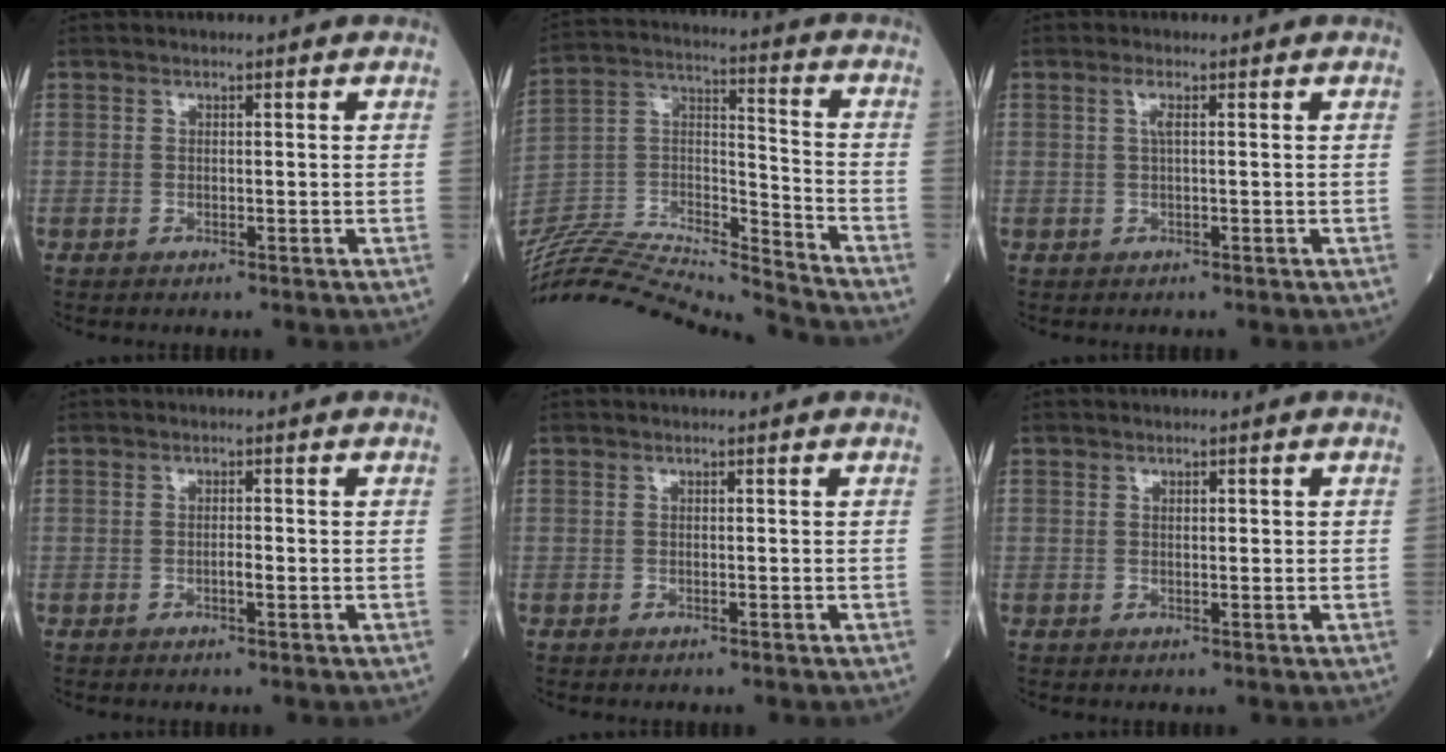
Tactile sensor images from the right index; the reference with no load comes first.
{"total": 24.5, "force": [-23.4, 0.0, 7.2], "torque": [-0.162, 0.007, -0.396]}
{"total": 1.3, "force": [0.4, 0.0, 1.2], "torque": [-0.032, 0.004, 0.009]}
{"total": 1.0, "force": [-0.4, 0.1, 0.9], "torque": [-0.019, 0.001, -0.007]}
{"total": 0.0}
{"total": 1.1, "force": [0.3, 0.3, 1.0], "torque": [-0.018, 0.001, 0.005]}